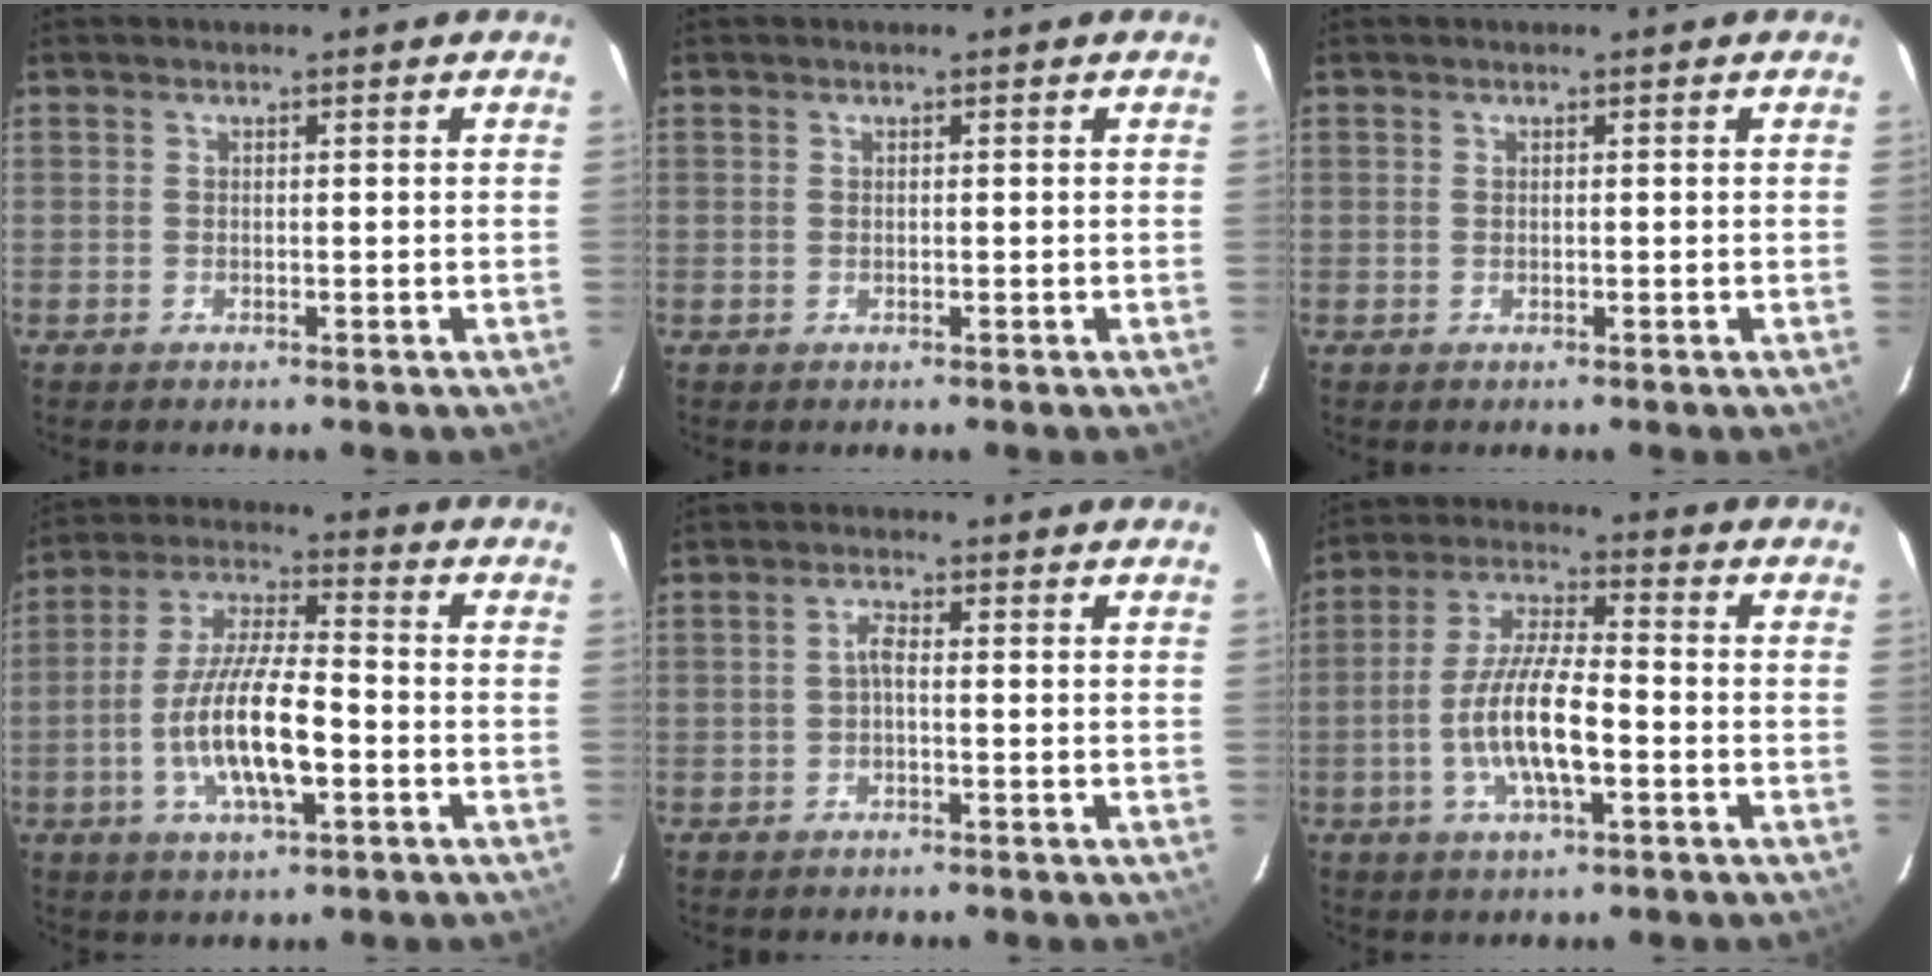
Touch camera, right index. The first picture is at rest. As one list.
[{"total": 0.0}, {"total": 0.0}, {"total": 13.3, "force": [-3.9, 3.5, 12.3], "torque": [-0.247, -0.002, -0.071]}, {"total": 1.6, "force": [-0.5, 0.4, 1.4], "torque": [-0.030, 0.007, -0.011]}, {"total": 11.3, "force": [-3.3, 2.9, 10.4], "torque": [-0.210, 0.003, -0.061]}]